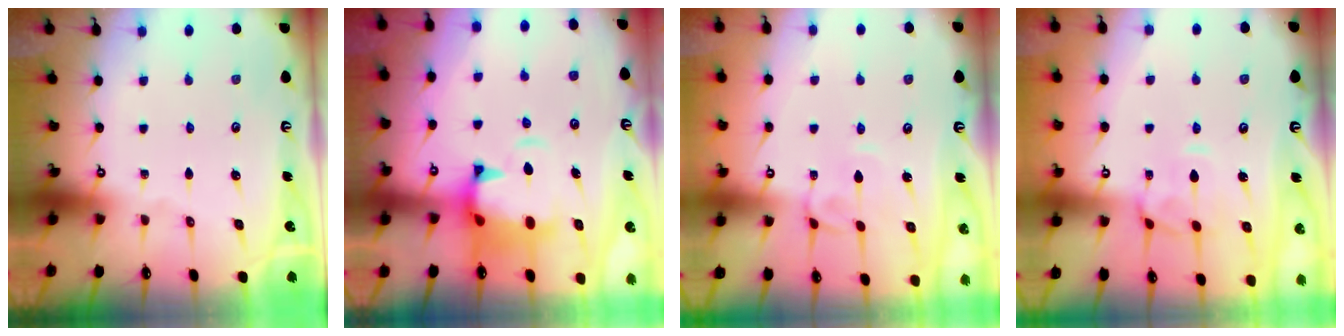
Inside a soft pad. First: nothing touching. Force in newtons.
{"total": 2.8, "press": 2.4, "slide": 1.4}
{"total": 3.0, "press": 3.0, "slide": 0.4}
{"total": 2.6, "press": 2.4, "slide": 1.0}